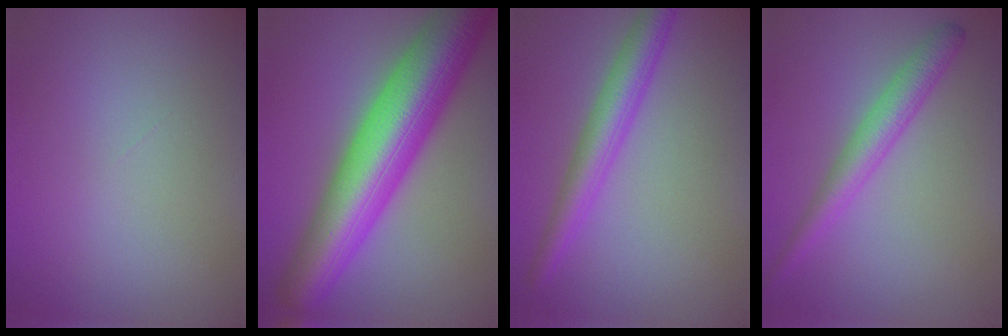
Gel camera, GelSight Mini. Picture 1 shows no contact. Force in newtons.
{"total": 11.9, "press": 11.9, "slide": 0.2}
{"total": 3.9, "press": 3.9, "slide": 0.1}
{"total": 3.1, "press": 3.1, "slide": 0.1}